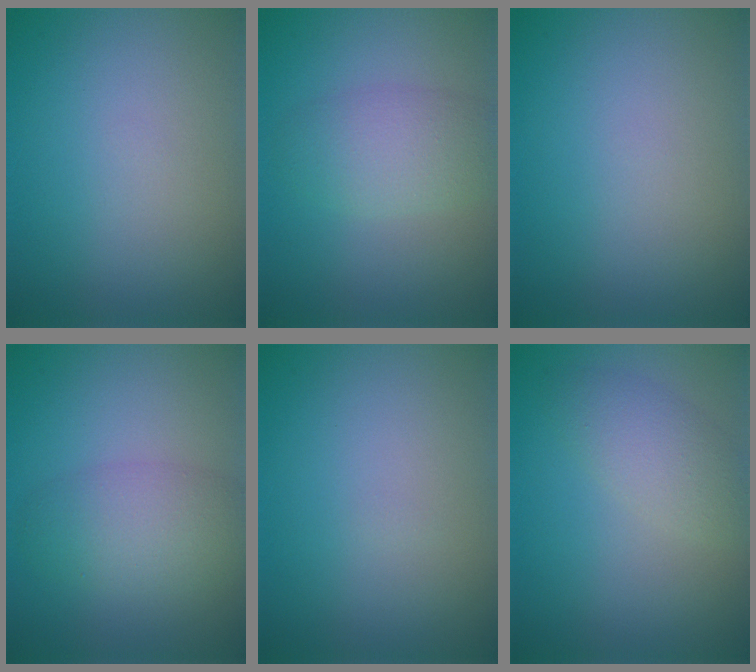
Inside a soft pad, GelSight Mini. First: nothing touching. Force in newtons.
{"total": 3.4, "press": 3.4, "slide": 0.1}
{"total": 0.0}
{"total": 4.0, "press": 4.0, "slide": 0.2}
{"total": 0.0}
{"total": 2.9, "press": 2.9, "slide": 0.1}